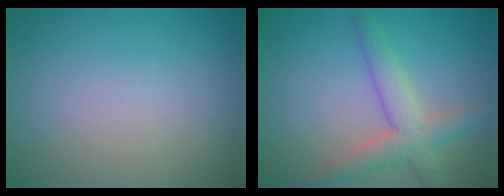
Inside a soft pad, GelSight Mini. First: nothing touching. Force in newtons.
{"total": 4.3, "press": 4.3, "slide": 0.3}